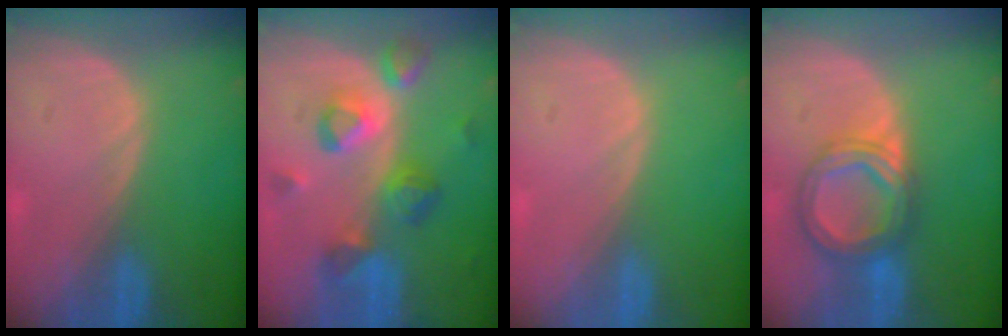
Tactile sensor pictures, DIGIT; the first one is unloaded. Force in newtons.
{"total": 8.8, "press": 7.9, "slide": 3.7}
{"total": 0.0}
{"total": 7.2, "press": 7.2, "slide": 0.6}